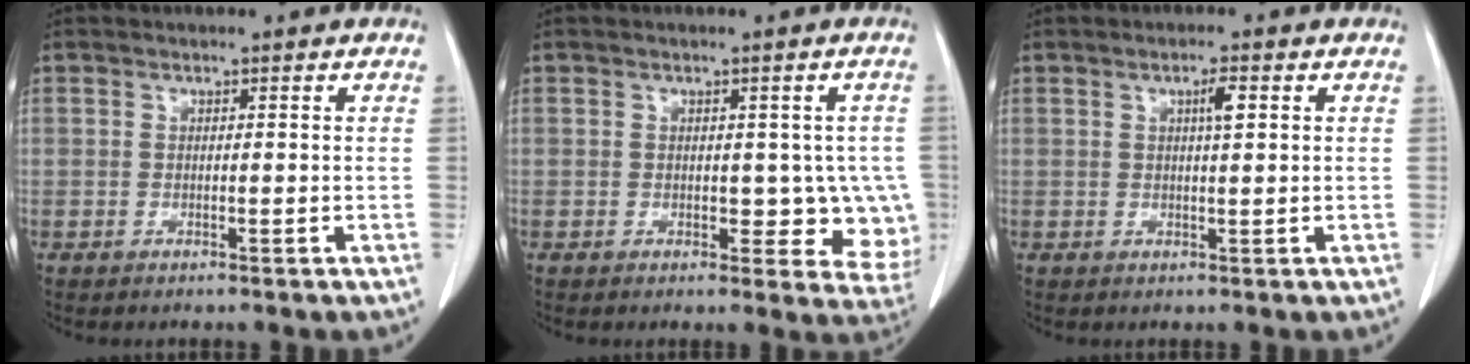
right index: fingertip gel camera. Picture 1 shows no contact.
{"total": 7.2, "force": [-0.7, 4.2, 5.7], "torque": [-0.036, 0.006, -0.004]}
{"total": 2.3, "force": [0.8, 0.2, 2.2], "torque": [-0.037, 0.001, 0.012]}